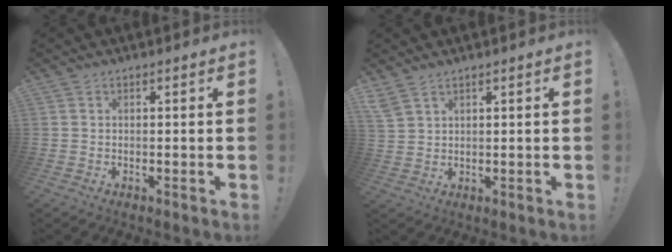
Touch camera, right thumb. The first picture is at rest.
{"total": 4.3, "force": [3.4, 1.7, 2.0], "torque": [-0.043, -0.013, 0.068]}